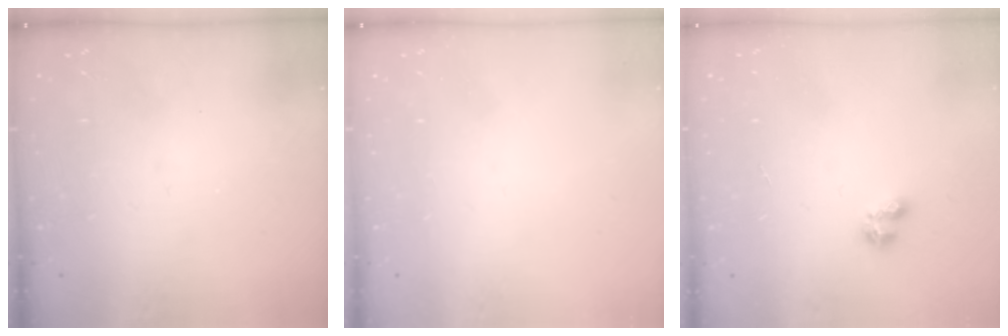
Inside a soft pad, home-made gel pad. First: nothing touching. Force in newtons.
{"total": 0.0}
{"total": 2.8, "press": 2.8, "slide": 0.5}